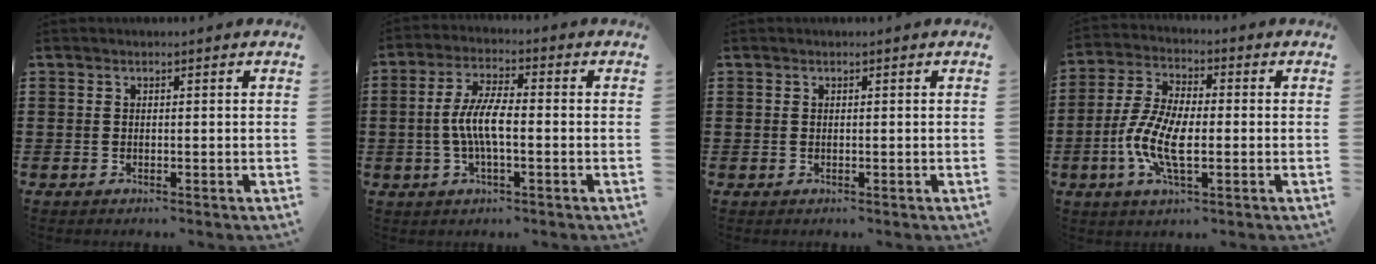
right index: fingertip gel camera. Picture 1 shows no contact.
{"total": 6.6, "force": [-1.0, 2.0, 6.2], "torque": [-0.137, -0.003, -0.026]}
{"total": 0.0}
{"total": 9.4, "force": [-2.4, 3.8, 8.3], "torque": [-0.194, -0.013, -0.051]}